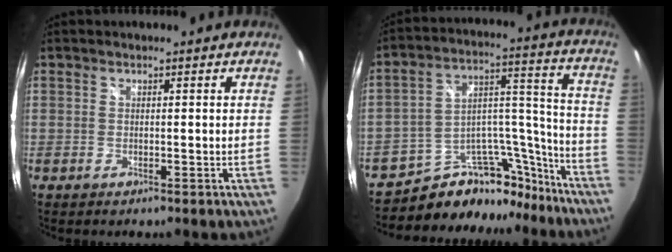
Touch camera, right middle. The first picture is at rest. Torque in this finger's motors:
{"motor_torque": [0.73, -0.89, -0.01, 0.00]}